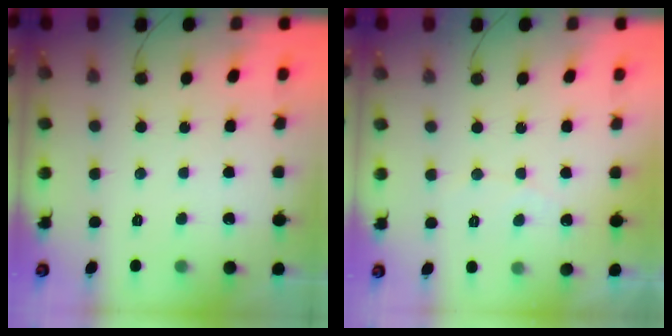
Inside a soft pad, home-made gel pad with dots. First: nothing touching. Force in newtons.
{"total": 2.4, "press": 2.4, "slide": 0.1}